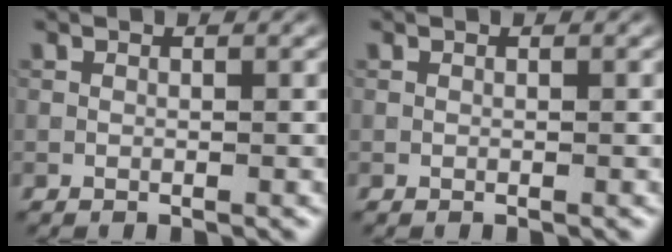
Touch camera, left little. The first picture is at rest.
{"total": 0.0}